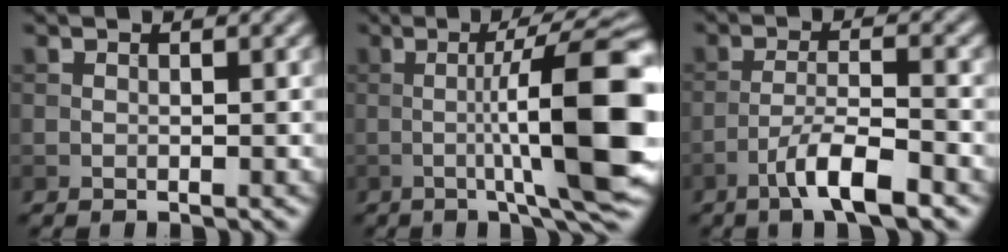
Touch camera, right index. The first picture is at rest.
{"total": 12.6, "force": [-0.7, 2.2, 12.3], "torque": [-0.165, 0.009, -0.011]}
{"total": 5.4, "force": [-3.3, 1.0, 4.2], "torque": [-0.072, 0.006, -0.064]}